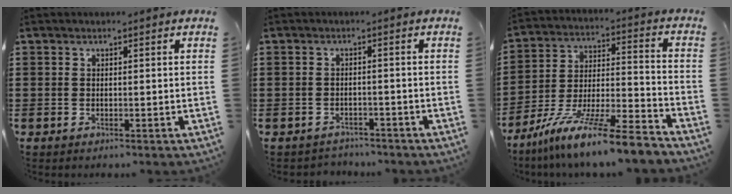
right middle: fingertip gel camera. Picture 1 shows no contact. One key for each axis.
{"total": 1.8, "fx": -1.8, "fy": 0.4, "fz": -0.2, "tx": -0.006, "ty": -0.001, "tz": -0.041}
{"total": 12.2, "fx": -10.1, "fy": -0.2, "fz": 6.8, "tx": -0.113, "ty": 0.010, "tz": -0.191}